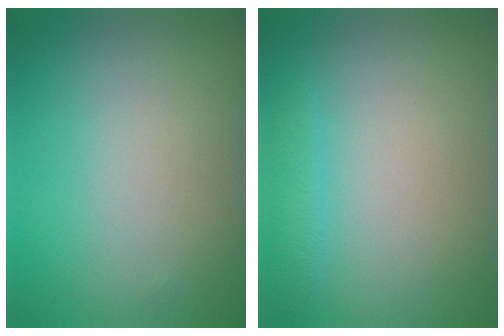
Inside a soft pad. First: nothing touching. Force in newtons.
{"total": 1.2, "press": 1.2, "slide": 0.1}